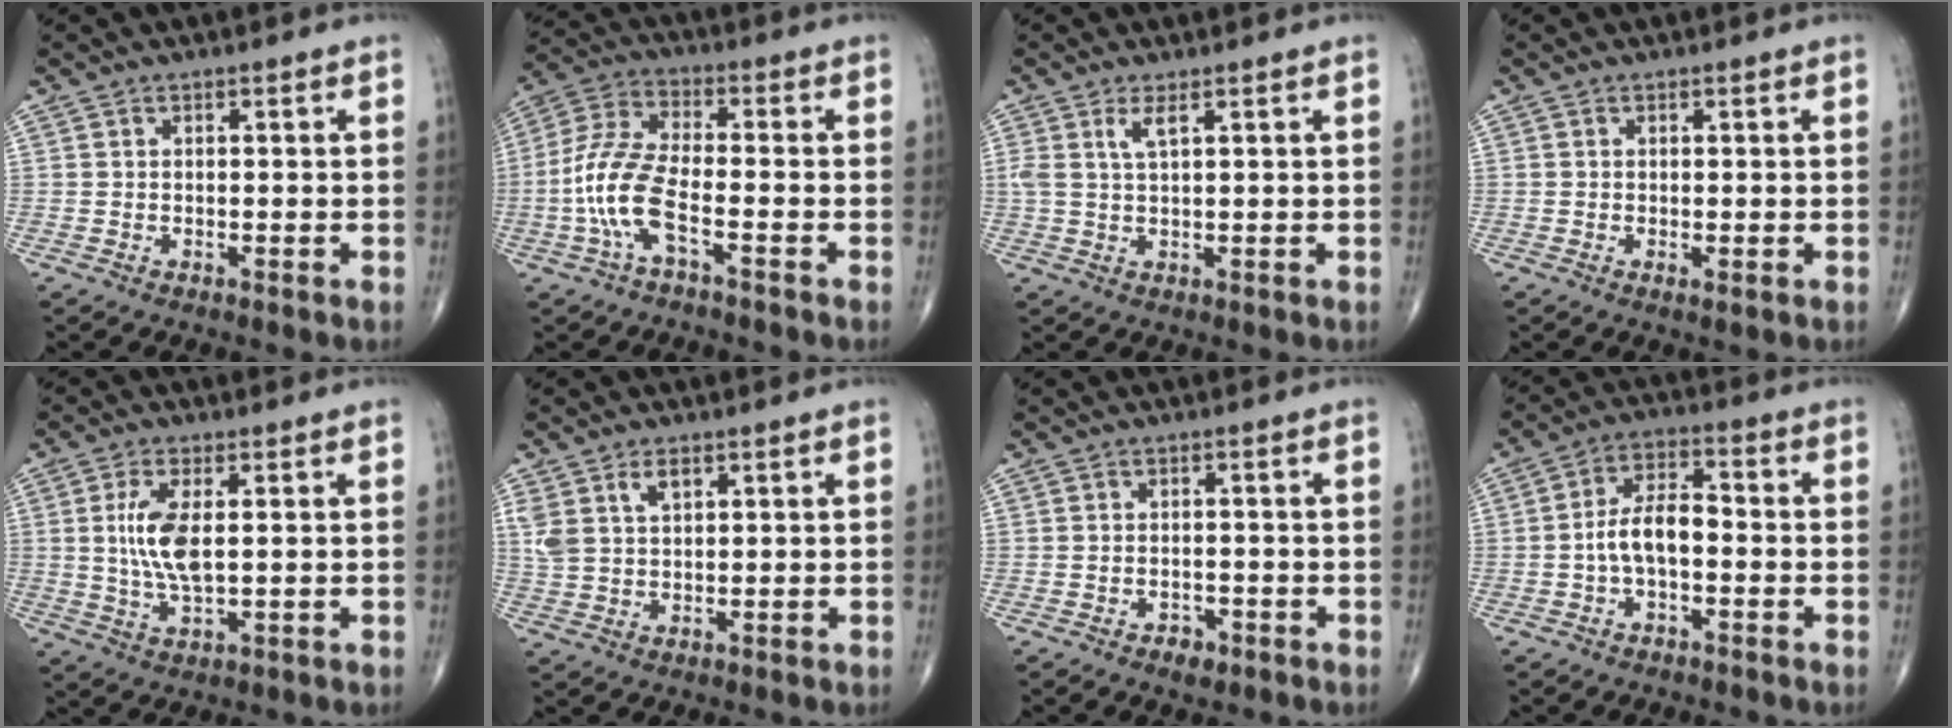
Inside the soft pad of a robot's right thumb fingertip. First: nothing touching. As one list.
[{"total": 10.2, "force": [-3.7, 3.3, 9.0], "torque": [-0.212, 0.034, -0.076]}, {"total": 2.7, "force": [1.3, 0.6, 2.3], "torque": [-0.055, -0.004, 0.031]}, {"total": 0.8, "force": [-0.2, 0.2, 0.8], "torque": [-0.014, -0.004, -0.003]}, {"total": 8.0, "force": [1.0, 3.1, 7.3], "torque": [-0.155, -0.009, 0.023]}, {"total": 5.6, "force": [2.6, 3.1, 3.8], "torque": [-0.071, -0.003, 0.059]}, {"total": 2.3, "force": [-1.4, 1.4, 1.2], "torque": [-0.012, 0.004, -0.017]}, {"total": 7.3, "force": [-1.5, 3.7, 6.2], "torque": [-0.110, 0.033, -0.033]}]